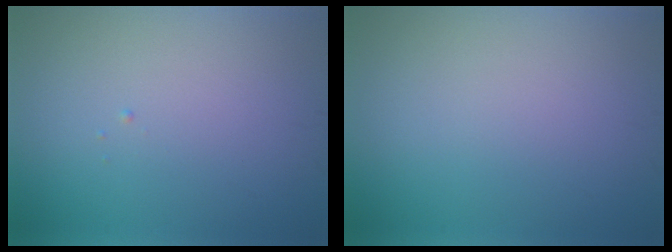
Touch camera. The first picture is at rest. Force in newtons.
{"total": 0.0}